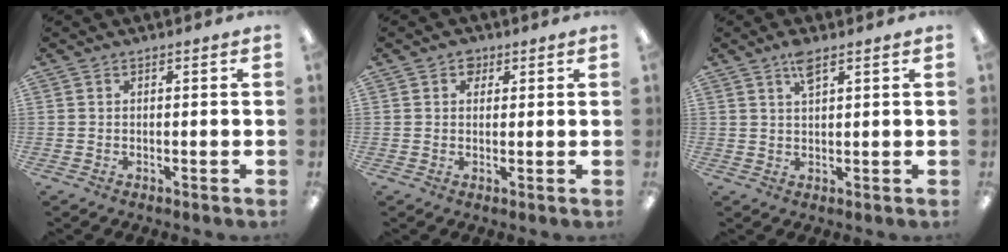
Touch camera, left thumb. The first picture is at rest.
{"total": 2.7, "force": [1.6, 1.9, 1.0], "torque": [-0.007, -0.002, 0.026]}
{"total": 3.8, "force": [2.5, 1.0, 2.6], "torque": [-0.052, 0.000, 0.043]}